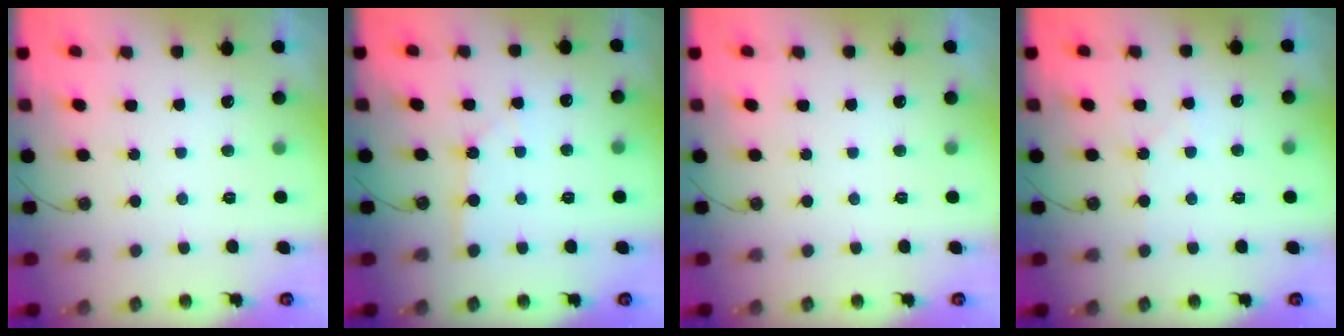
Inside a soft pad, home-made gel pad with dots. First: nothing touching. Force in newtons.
{"total": 2.0, "press": 2.0, "slide": 0.1}
{"total": 0.0}
{"total": 4.2, "press": 4.1, "slide": 0.8}